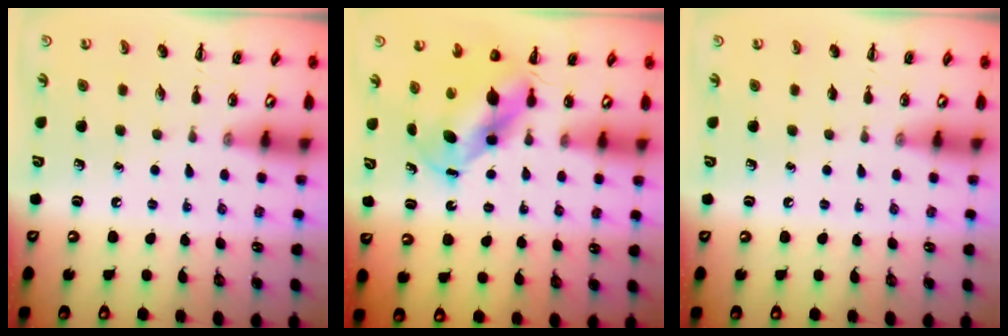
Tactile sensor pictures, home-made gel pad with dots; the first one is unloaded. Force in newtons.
{"total": 5.7, "press": 5.5, "slide": 1.7}
{"total": 0.0}